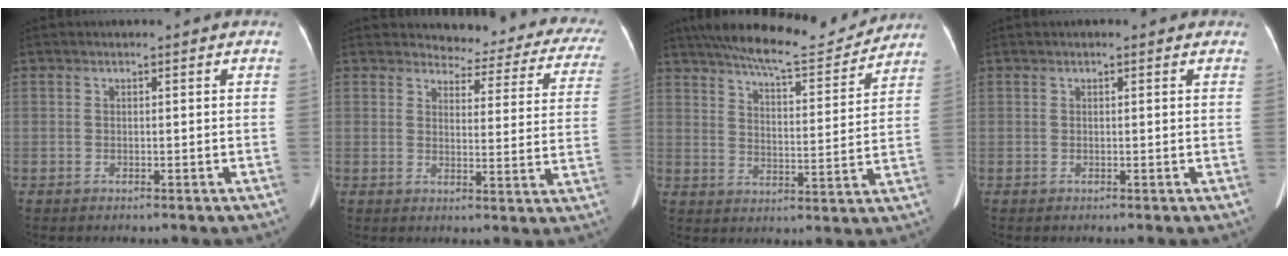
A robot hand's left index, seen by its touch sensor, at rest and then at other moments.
{"total": 15.4, "force": [14.3, 4.2, 4.0], "torque": [-0.012, -0.050, 0.131]}
{"total": 14.8, "force": [13.6, 1.9, 5.6], "torque": [-0.093, -0.003, 0.198]}
{"total": 0.9, "force": [0.6, 0.3, 0.6], "torque": [-0.012, 0.010, 0.005]}